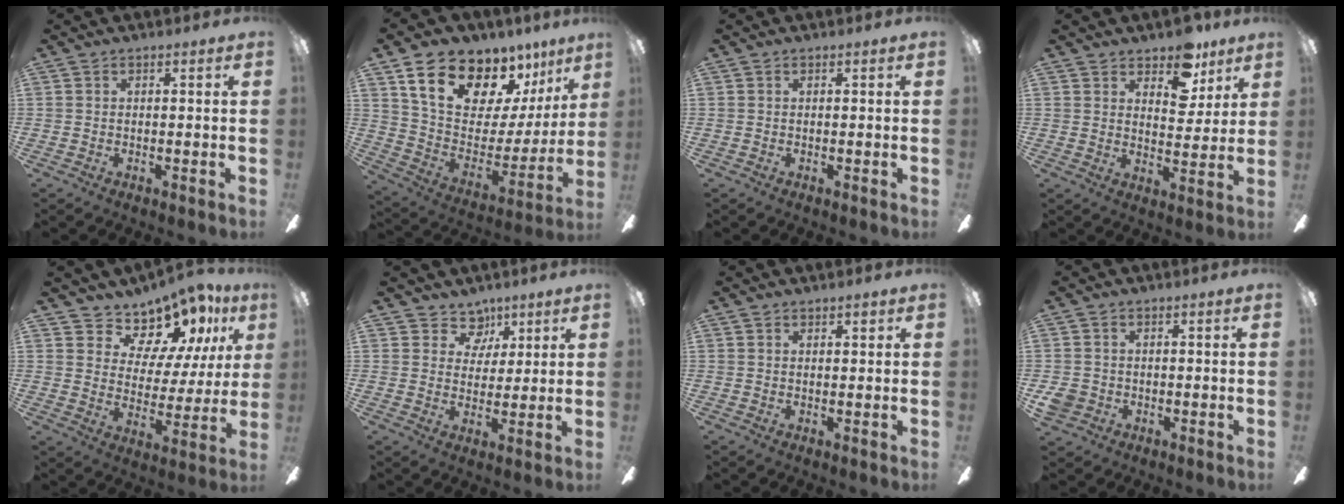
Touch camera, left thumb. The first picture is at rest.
{"total": 19.2, "force": [13.4, 10.2, 9.2], "torque": [-0.149, -0.096, 0.248]}
{"total": 0.0}
{"total": 10.1, "force": [7.2, 5.5, 4.5], "torque": [-0.057, -0.036, 0.129]}
{"total": 11.7, "force": [9.3, 6.5, 3.1], "torque": [-0.057, -0.078, 0.174]}
{"total": 7.2, "force": [4.5, 5.4, 1.5], "torque": [-0.022, -0.021, 0.084]}
{"total": 1.4, "force": [1.1, 0.6, 0.5], "torque": [-0.003, -0.003, 0.018]}
{"total": 4.0, "force": [-1.4, 3.4, 1.5], "torque": [-0.030, 0.006, -0.029]}